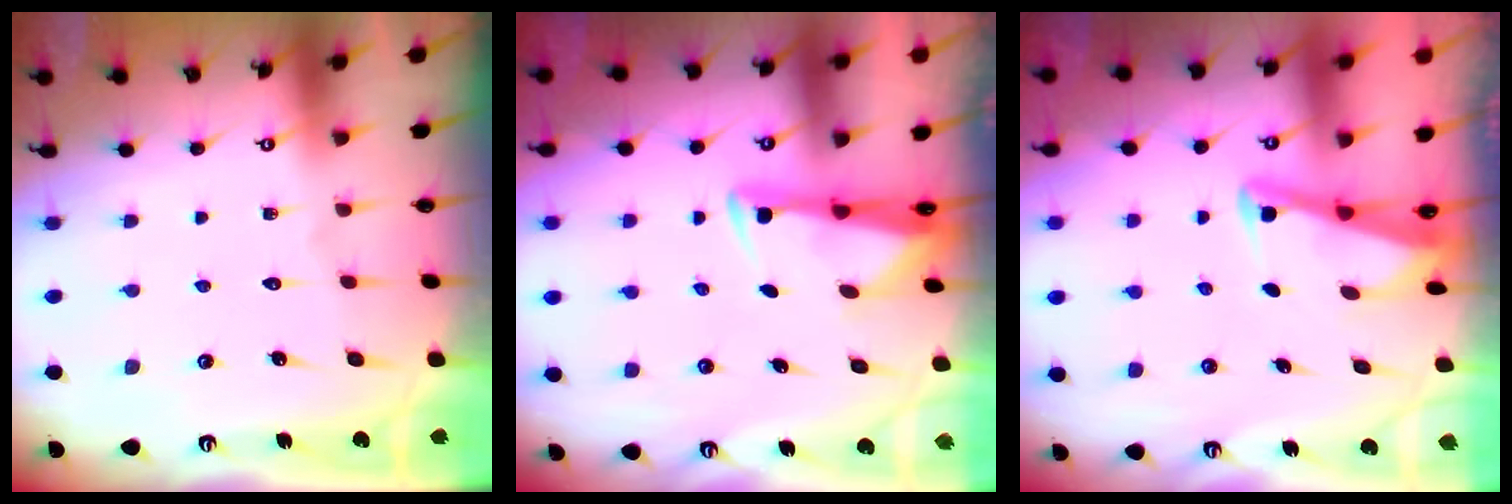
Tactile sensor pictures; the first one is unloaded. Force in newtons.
{"total": 3.2, "press": 3.0, "slide": 0.9}
{"total": 2.8, "press": 2.8, "slide": 0.3}